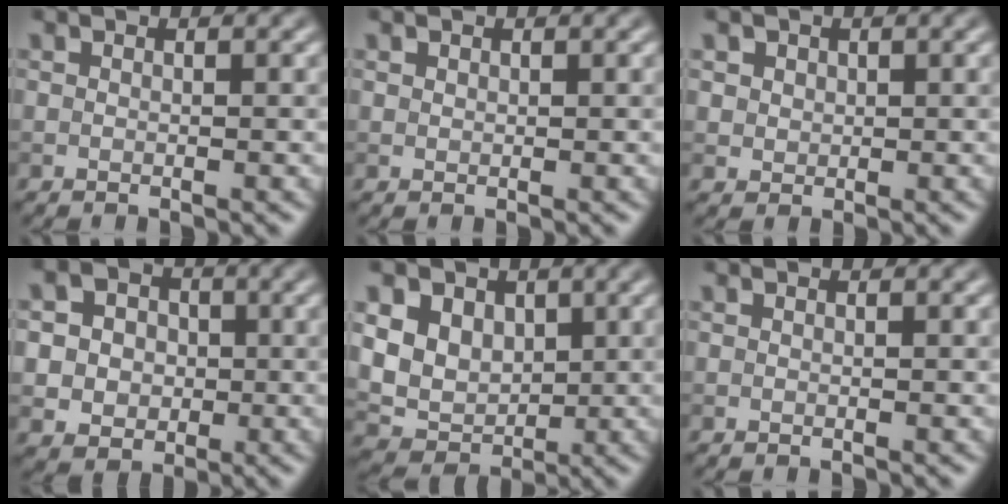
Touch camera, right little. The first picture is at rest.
{"total": 0.5, "force": [0.4, 0.4, 0.0], "torque": [0.002, -0.001, 0.009]}
{"total": 2.6, "force": [1.2, 2.0, 0.9], "torque": [-0.025, 0.004, 0.030]}
{"total": 6.3, "force": [1.0, 5.6, 2.7], "torque": [-0.048, 0.025, 0.004]}
{"total": 8.3, "force": [2.8, 6.6, 4.2], "torque": [-0.079, 0.015, 0.041]}
{"total": 0.0}